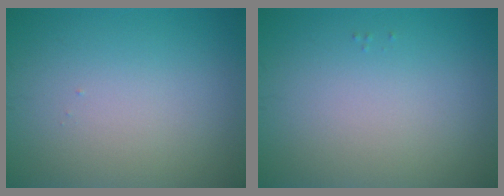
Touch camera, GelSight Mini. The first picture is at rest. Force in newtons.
{"total": 0.0}